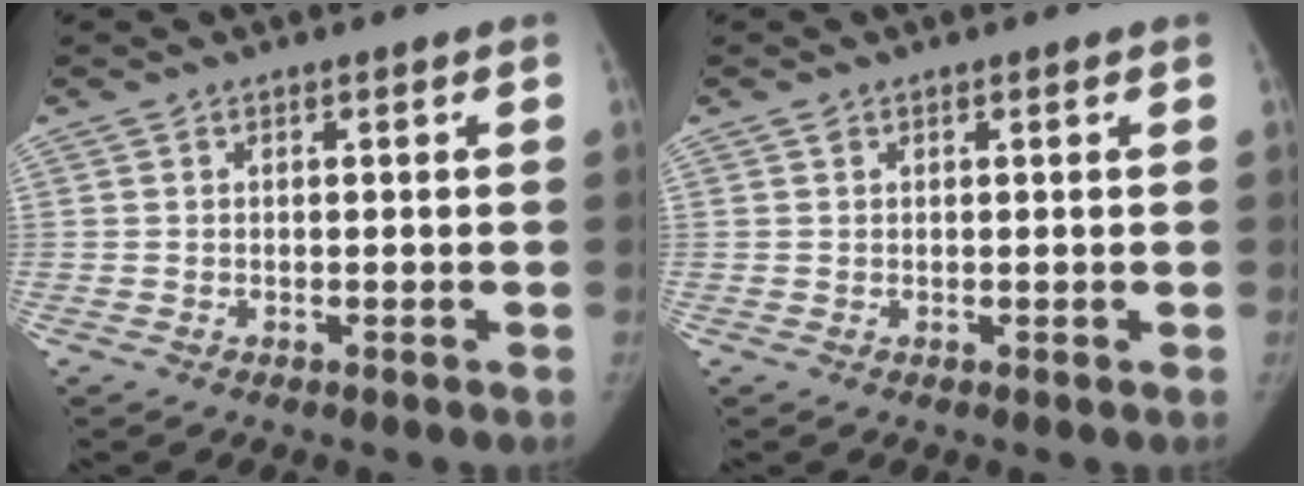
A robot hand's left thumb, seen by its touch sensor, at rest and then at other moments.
{"total": 0.7, "force": [0.5, 0.4, 0.3], "torque": [-0.002, -0.002, 0.007]}